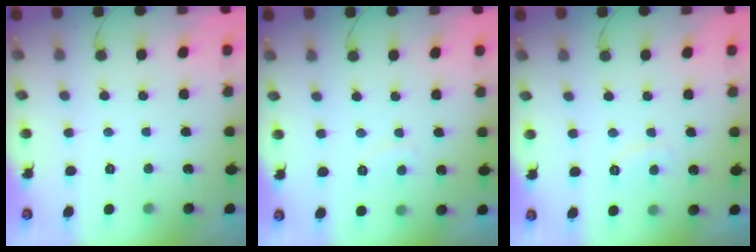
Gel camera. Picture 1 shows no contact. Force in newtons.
{"total": 1.7, "press": 1.6, "slide": 0.6}
{"total": 2.1, "press": 2.0, "slide": 0.7}